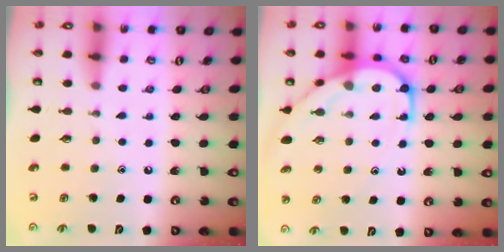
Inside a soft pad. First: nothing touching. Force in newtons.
{"total": 12.0, "press": 12.0, "slide": 1.3}